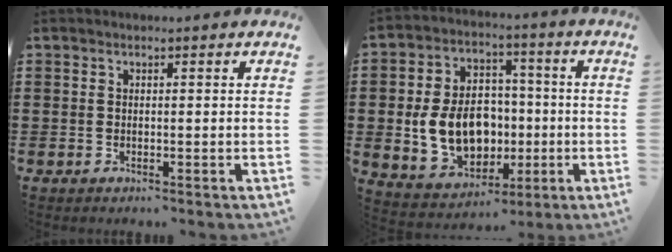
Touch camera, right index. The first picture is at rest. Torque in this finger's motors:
{"motor_torque": [2.14, 0.00, 1.05, 0.21]}